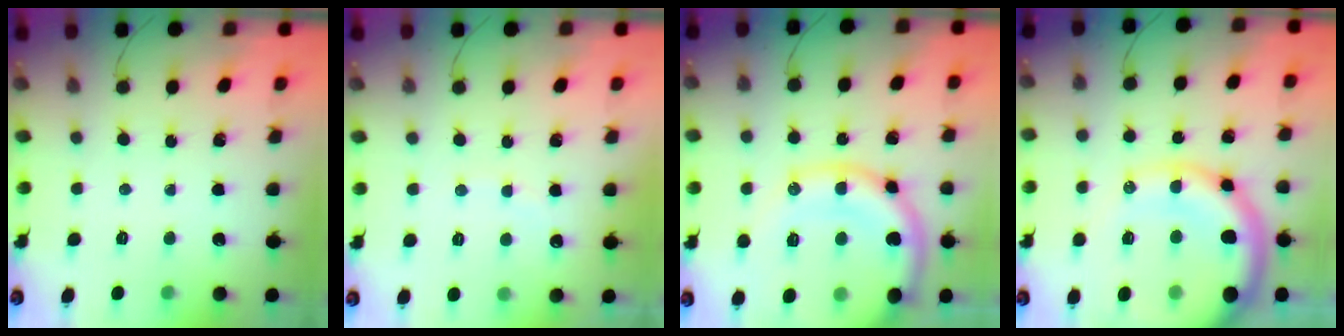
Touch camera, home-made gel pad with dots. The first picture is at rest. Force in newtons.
{"total": 5.8, "press": 5.7, "slide": 1.1}
{"total": 19.2, "press": 19.1, "slide": 1.2}
{"total": 19.6, "press": 19.2, "slide": 3.7}